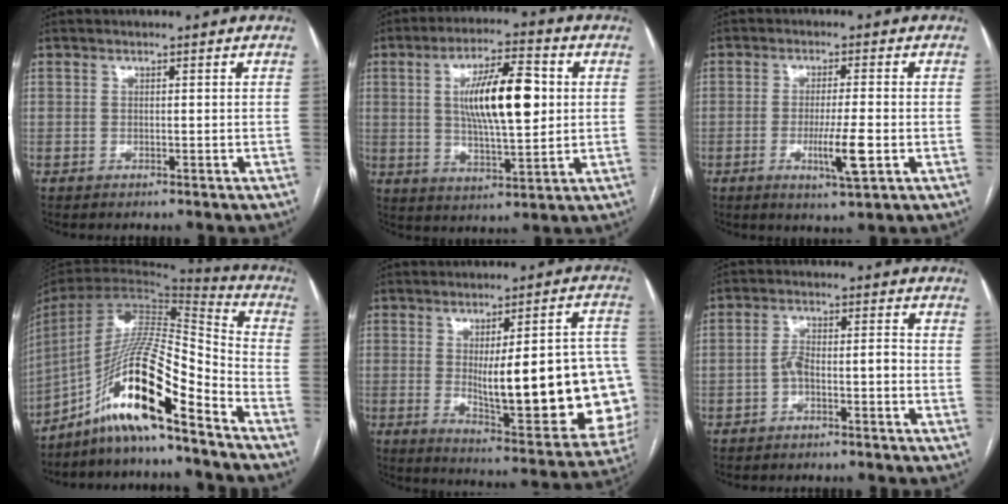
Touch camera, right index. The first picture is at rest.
{"total": 13.3, "force": [2.2, 3.2, 12.7], "torque": [-0.223, 0.011, 0.037]}
{"total": 6.4, "force": [-1.8, 0.2, 6.2], "torque": [-0.110, -0.013, -0.029]}
{"total": 17.5, "force": [-11.5, 1.5, 13.2], "torque": [-0.255, 0.008, -0.208]}
{"total": 24.5, "force": [-2.0, 5.4, 23.8], "torque": [-0.228, 0.011, -0.005]}
{"total": 4.3, "force": [-1.7, 1.3, 3.7], "torque": [-0.068, 0.023, -0.028]}